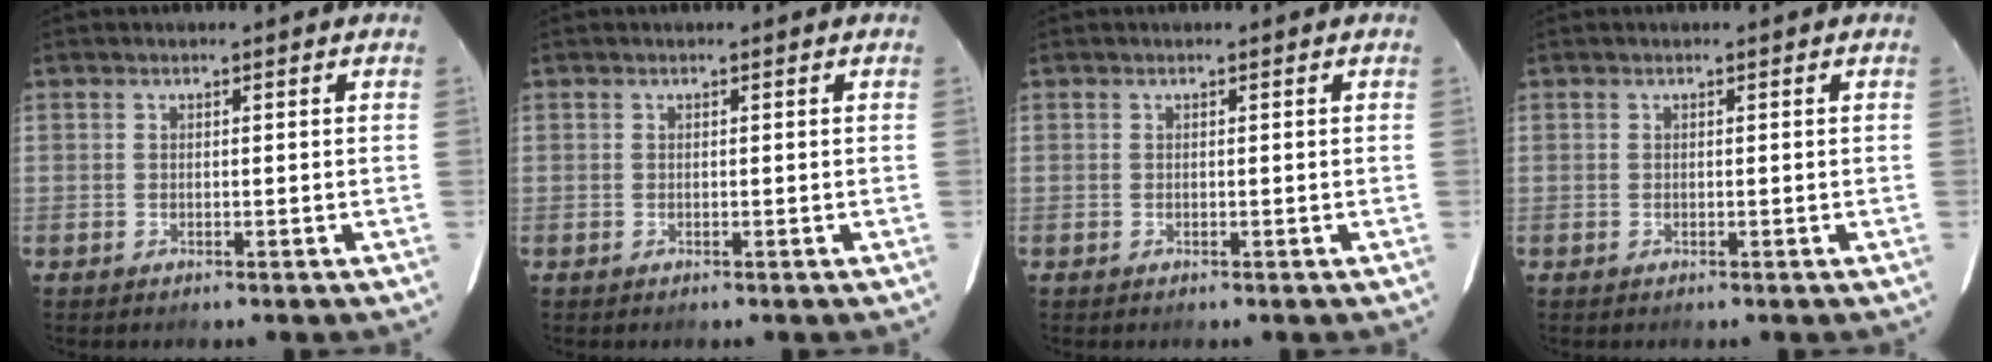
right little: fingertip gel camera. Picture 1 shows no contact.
{"total": 0.0}
{"total": 0.0}
{"total": 0.0}